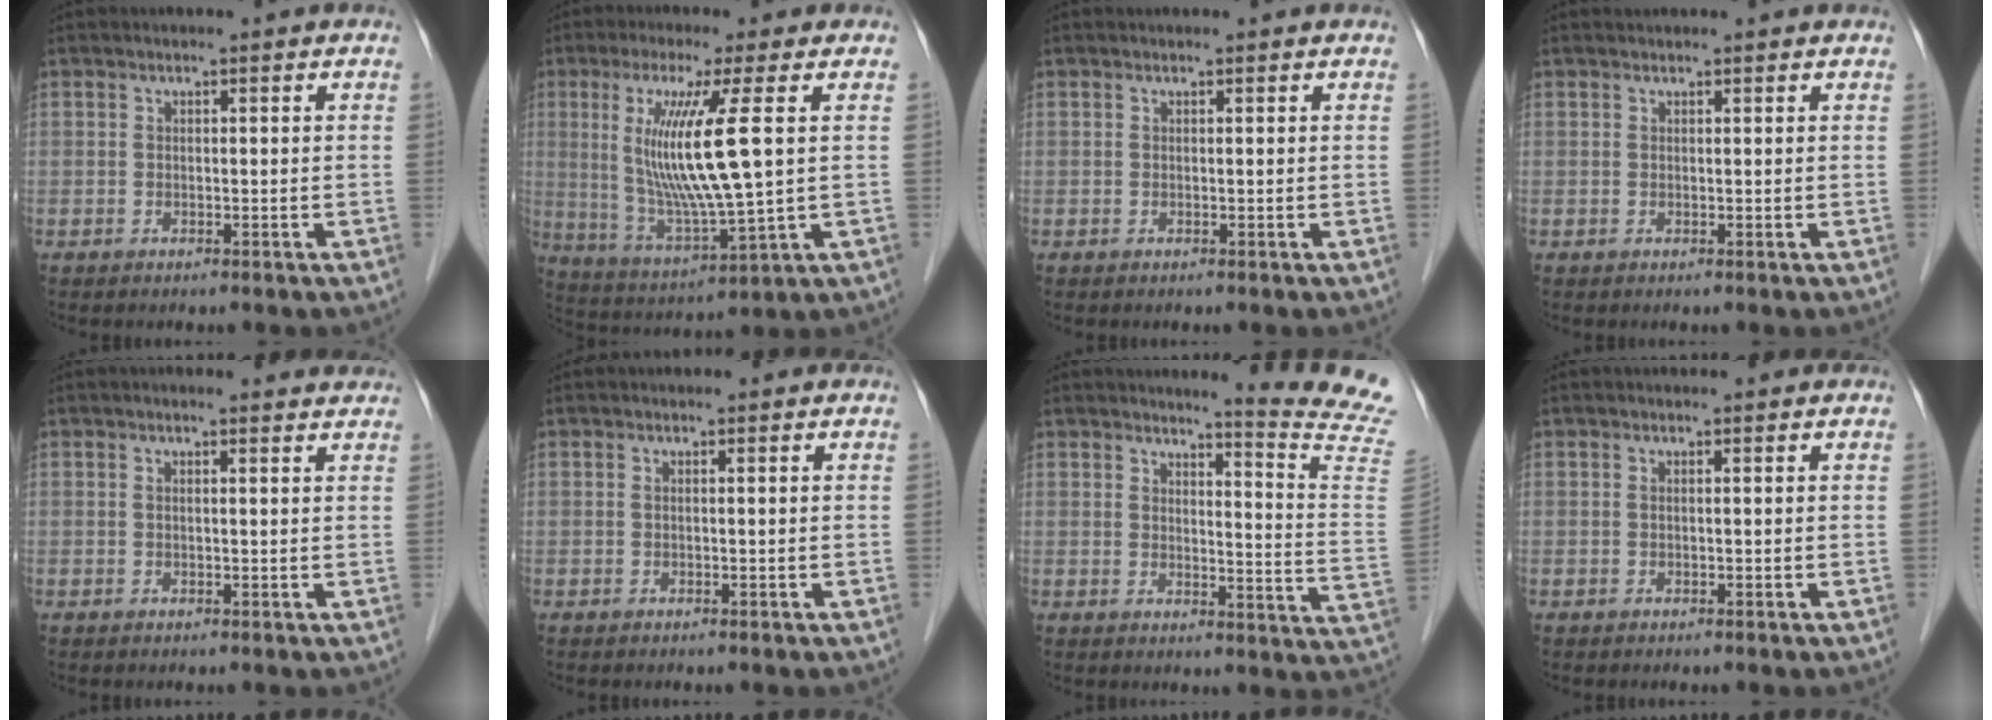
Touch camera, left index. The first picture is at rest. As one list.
[{"total": 12.8, "force": [2.2, -0.1, 12.6], "torque": [-0.262, -0.024, 0.044]}, {"total": 0.8, "force": [0.8, 0.1, 0.2], "torque": [-0.006, 0.006, 0.009]}, {"total": 2.1, "force": [2.0, 0.1, 0.5], "torque": [-0.011, 0.019, 0.025]}, {"total": 2.6, "force": [2.4, 0.4, 1.0], "torque": [-0.018, 0.004, 0.016]}, {"total": 0.0}, {"total": 13.5, "force": [12.8, -2.5, 3.6], "torque": [-0.050, -0.129, 0.129]}, {"total": 0.0}]